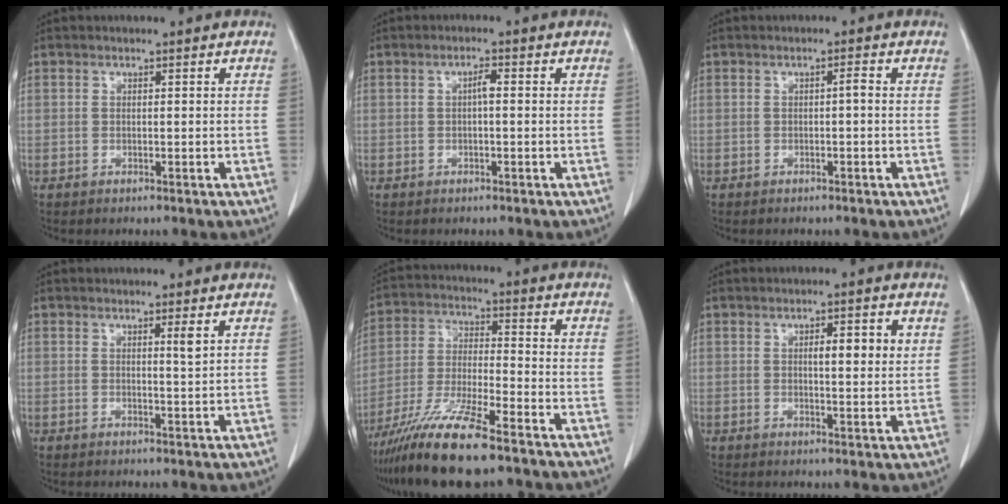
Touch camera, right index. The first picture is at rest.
{"total": 1.6, "force": [0.0, 0.3, 1.5], "torque": [-0.027, 0.004, 0.001]}
{"total": 0.9, "force": [-0.1, 0.1, 0.9], "torque": [-0.013, 0.002, -0.002]}
{"total": 1.5, "force": [0.7, -0.3, 1.3], "torque": [-0.023, -0.006, 0.011]}
{"total": 13.6, "force": [-9.8, 1.1, 9.4], "torque": [-0.188, -0.033, -0.180]}
{"total": 4.4, "force": [1.4, 0.9, 4.1], "torque": [-0.063, -0.001, 0.020]}